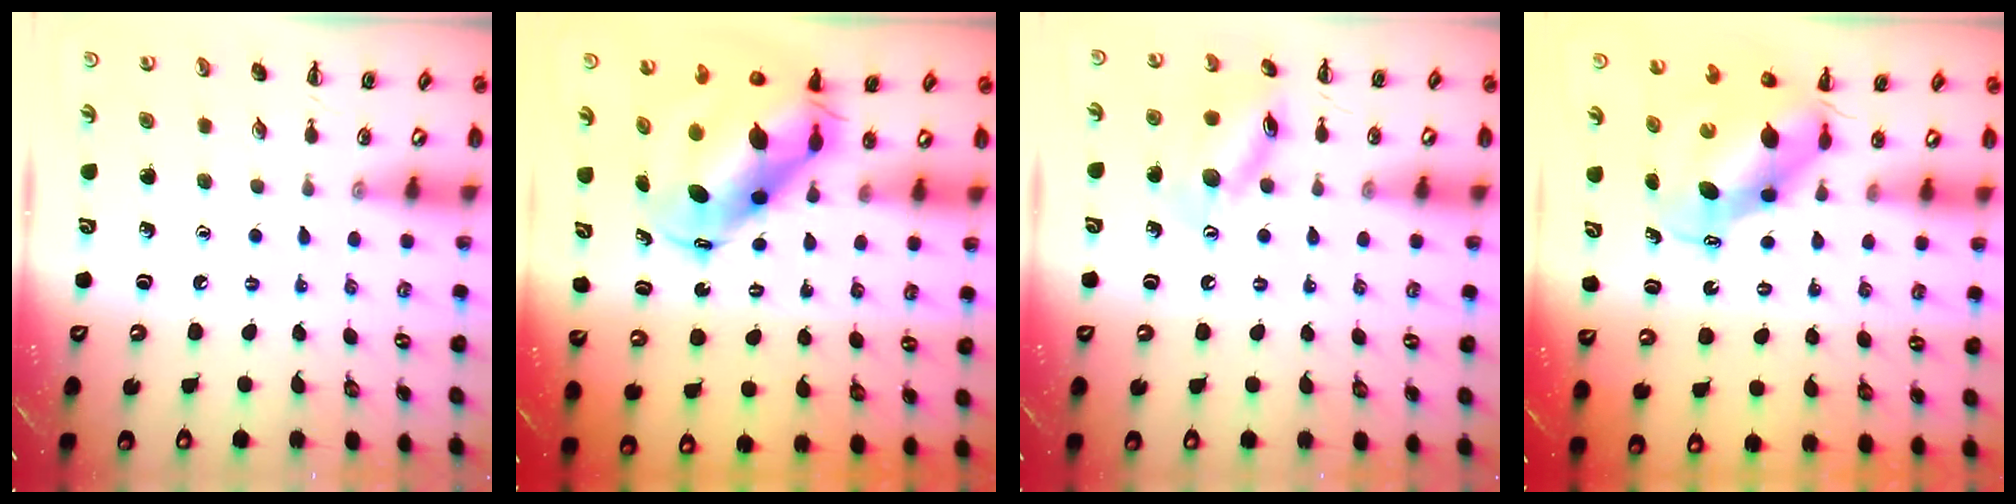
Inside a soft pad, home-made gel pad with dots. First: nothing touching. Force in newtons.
{"total": 10.2, "press": 9.9, "slide": 2.5}
{"total": 12.4, "press": 12.4, "slide": 0.6}
{"total": 7.2, "press": 7.1, "slide": 1.4}